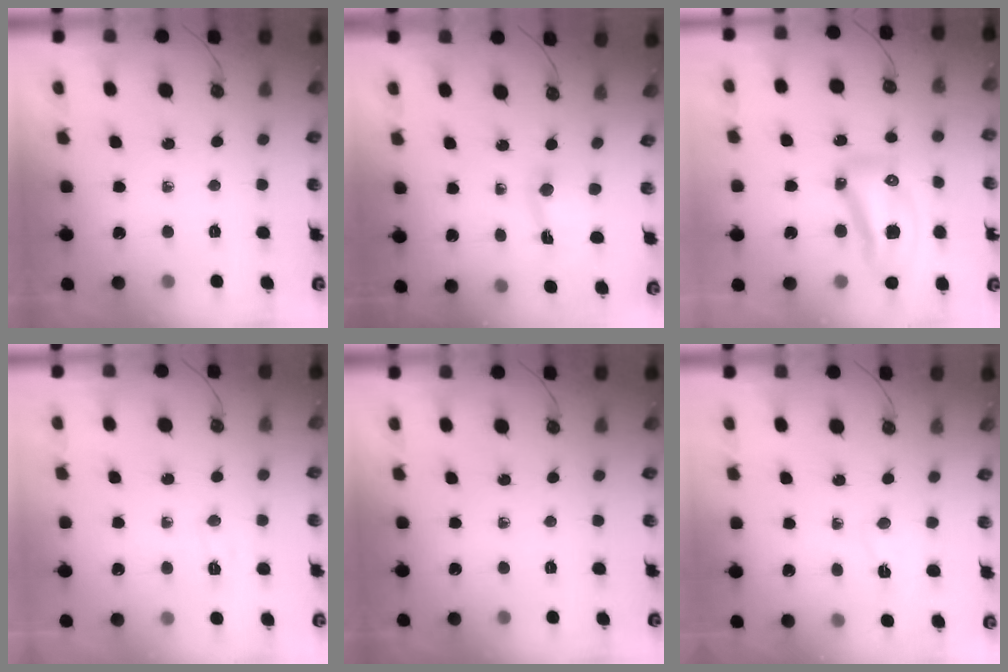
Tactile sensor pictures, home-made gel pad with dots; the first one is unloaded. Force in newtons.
{"total": 1.8, "press": 1.8, "slide": 0.2}
{"total": 12.8, "press": 12.7, "slide": 1.4}
{"total": 9.4, "press": 3.9, "slide": 8.6}
{"total": 0.0}
{"total": 2.5, "press": 2.4, "slide": 0.6}